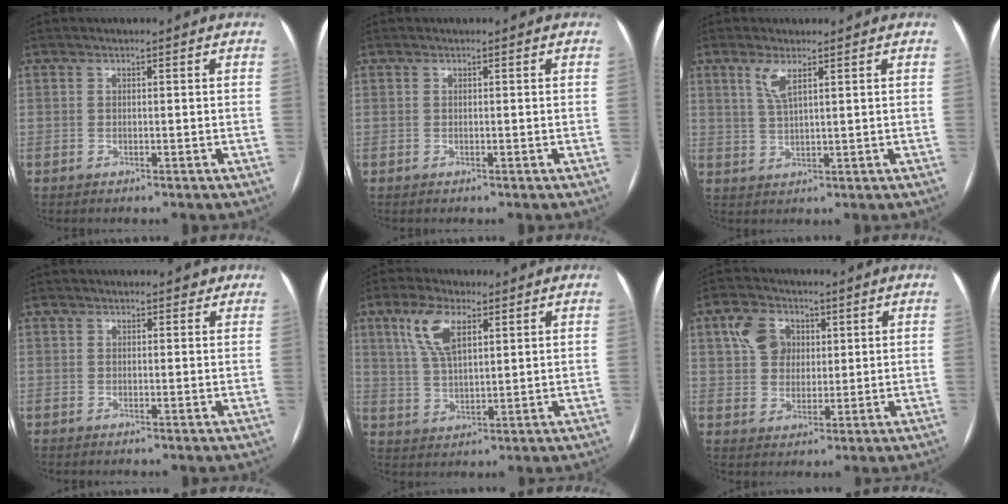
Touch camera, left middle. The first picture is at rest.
{"total": 0.0}
{"total": 3.4, "force": [1.8, 0.4, 2.8], "torque": [-0.063, 0.000, 0.040]}
{"total": 1.4, "force": [0.9, 1.1, 0.1], "torque": [0.009, 0.000, 0.005]}
{"total": 8.0, "force": [3.9, 3.0, 6.3], "torque": [-0.135, 0.016, 0.080]}
{"total": 6.6, "force": [2.3, 5.3, 3.1], "torque": [-0.067, 0.022, 0.045]}